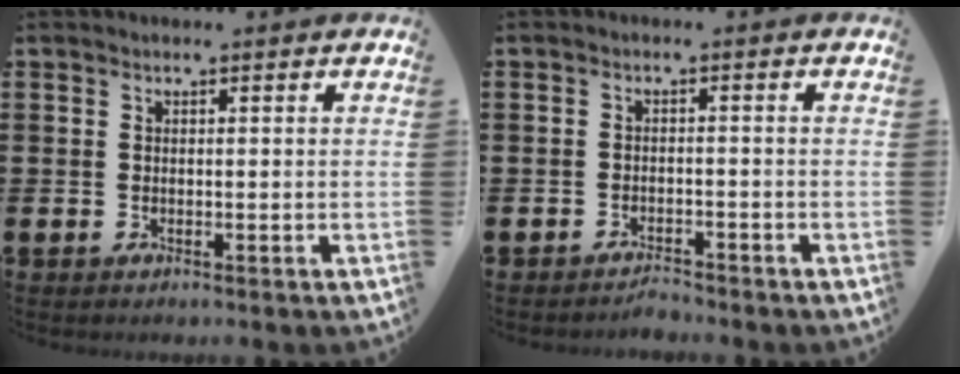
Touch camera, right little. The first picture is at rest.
{"total": 1.6, "force": [-1.6, 0.1, 0.1], "torque": [-0.007, 0.003, -0.034]}